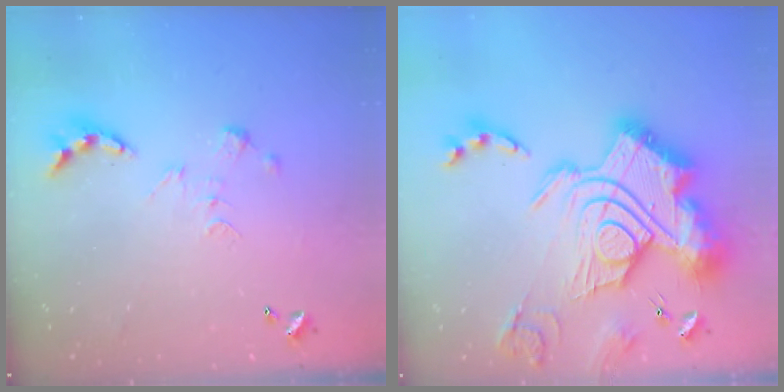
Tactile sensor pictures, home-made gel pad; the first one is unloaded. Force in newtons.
{"total": 3.9, "press": 3.0, "slide": 2.5}